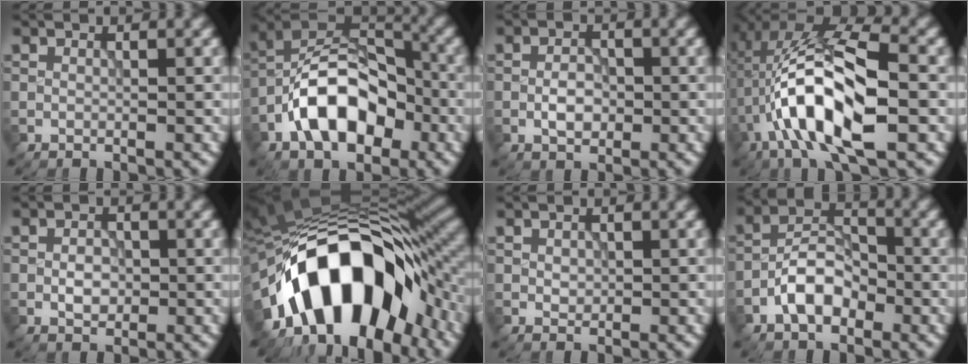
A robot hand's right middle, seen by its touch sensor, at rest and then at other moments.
{"total": 9.8, "force": [-3.9, 5.6, 7.0], "torque": [-0.116, 0.017, -0.076]}
{"total": 2.3, "force": [-0.5, 1.5, 1.7], "torque": [-0.028, 0.005, -0.013]}
{"total": 11.8, "force": [-2.1, 4.3, 10.7], "torque": [-0.196, 0.022, -0.044]}
{"total": 2.0, "force": [-0.3, 1.4, 1.3], "torque": [-0.021, 0.004, -0.007]}
{"total": 15.4, "force": [-6.5, 8.3, 11.3], "torque": [-0.158, 0.015, -0.110]}
{"total": 0.8, "force": [0.2, 0.7, 0.4], "torque": [-0.005, 0.001, 0.005]}
{"total": 4.7, "force": [-2.2, 2.6, 3.2], "torque": [-0.049, 0.016, -0.047]}